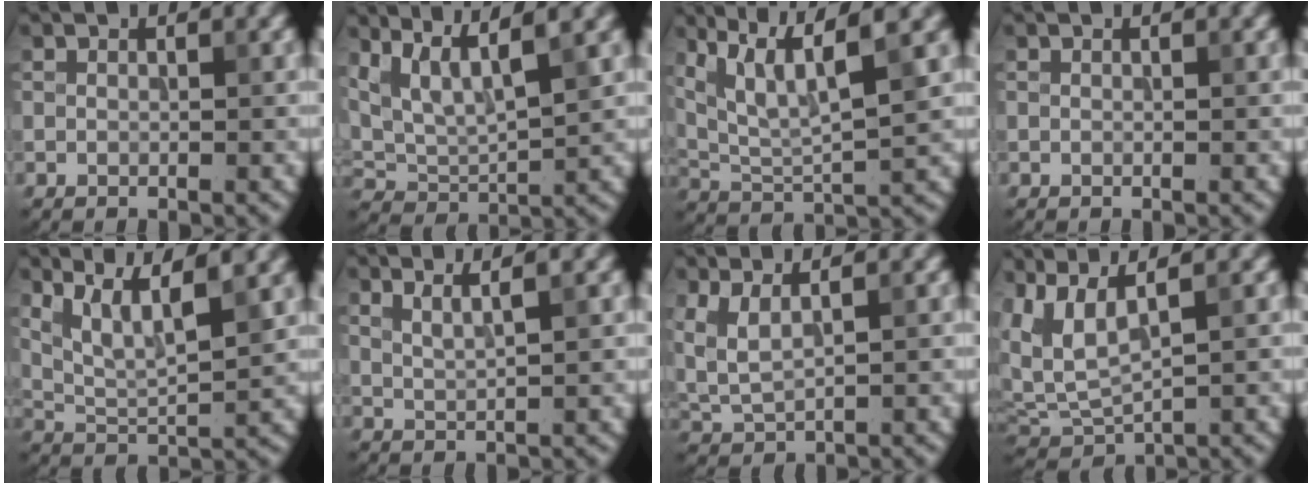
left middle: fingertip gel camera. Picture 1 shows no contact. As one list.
[{"total": 6.3, "force": [4.1, 1.4, 4.5], "torque": [-0.094, 0.006, 0.081]}, {"total": 7.6, "force": [3.9, 2.0, 6.3], "torque": [-0.123, 0.004, 0.077]}, {"total": 0.0}, {"total": 6.2, "force": [3.8, 1.5, 4.7], "torque": [-0.087, 0.008, 0.063]}, {"total": 2.6, "force": [1.7, 0.7, 1.8], "torque": [-0.021, 0.008, 0.021]}, {"total": 3.5, "force": [1.8, 1.3, 2.7], "torque": [-0.069, -0.001, 0.045]}, {"total": 5.5, "force": [2.9, 1.7, 4.3], "torque": [-0.112, 0.010, 0.062]}]